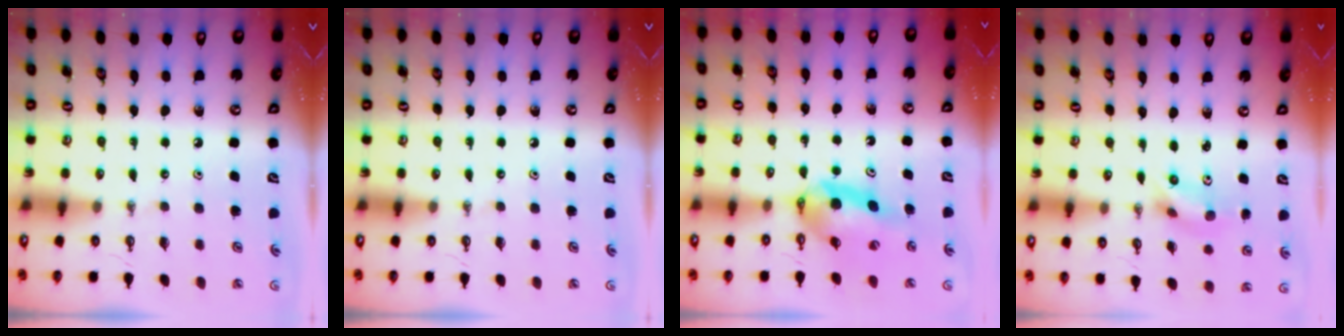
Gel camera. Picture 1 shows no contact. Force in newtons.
{"total": 0.0}
{"total": 9.8, "press": 9.7, "slide": 1.4}
{"total": 6.3, "press": 2.7, "slide": 5.7}